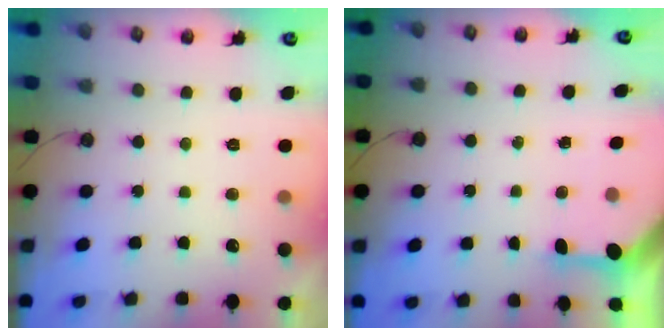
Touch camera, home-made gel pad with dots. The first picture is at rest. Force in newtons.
{"total": 3.1, "press": 3.1, "slide": 0.3}